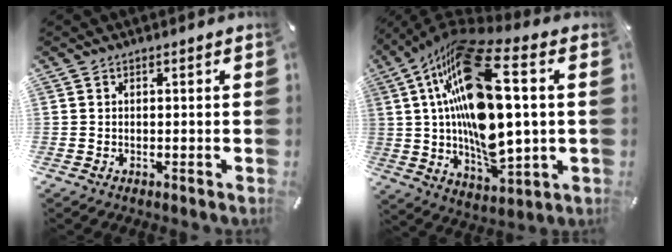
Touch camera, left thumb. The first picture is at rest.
{"total": 25.8, "force": [4.9, 10.3, 23.1], "torque": [-0.454, -0.025, 0.076]}